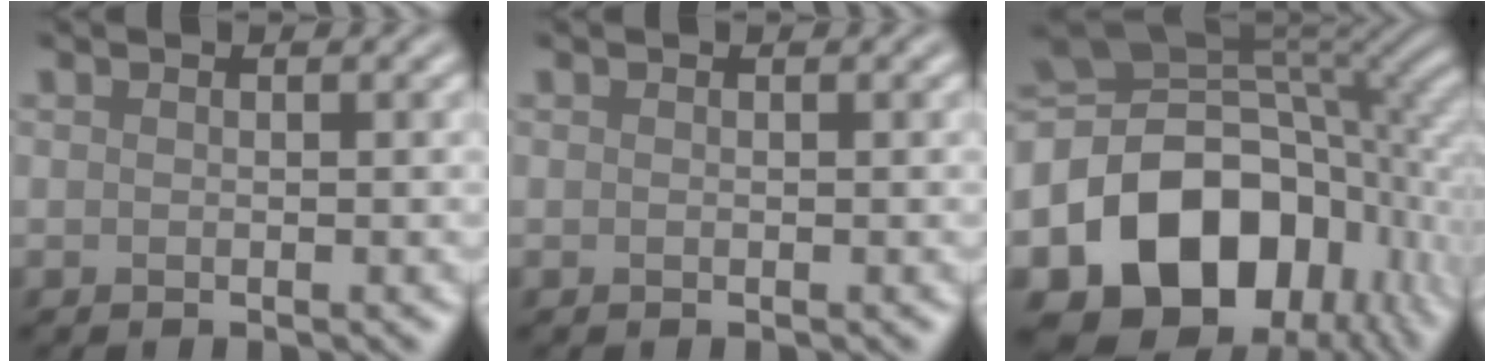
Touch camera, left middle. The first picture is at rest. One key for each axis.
{"total": 0.0}
{"total": 16.6, "fx": -5.0, "fy": 12.0, "fz": 10.3, "tx": -0.178, "ty": -0.020, "tz": -0.077}